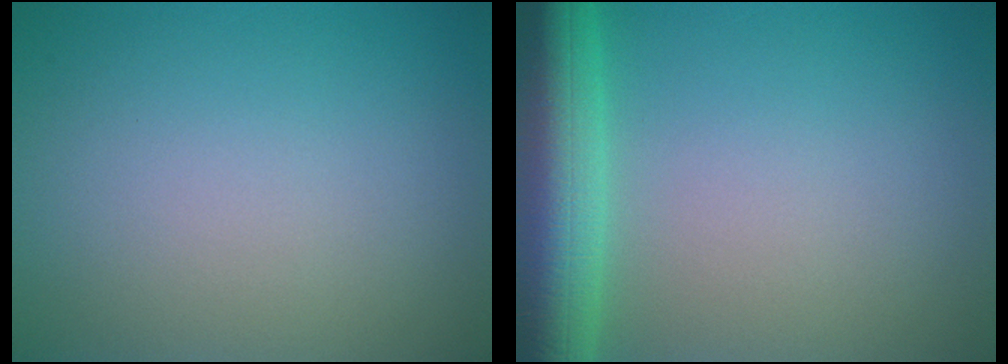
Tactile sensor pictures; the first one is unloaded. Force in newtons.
{"total": 8.9, "press": 8.9, "slide": 0.3}